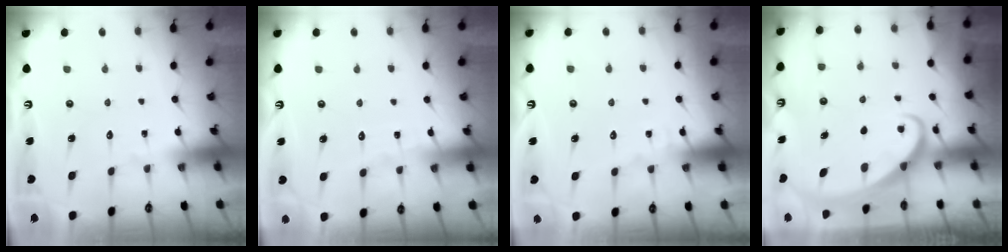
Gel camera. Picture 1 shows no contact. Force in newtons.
{"total": 2.7, "press": 2.7, "slide": 0.2}
{"total": 3.9, "press": 3.9, "slide": 0.4}
{"total": 2.0, "press": 2.0, "slide": 0.2}